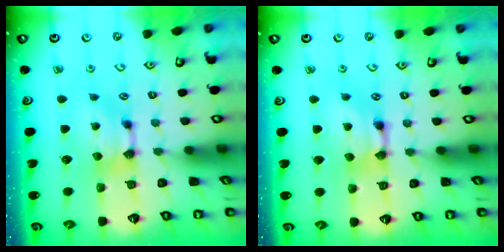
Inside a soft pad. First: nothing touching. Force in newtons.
{"total": 2.2, "press": 2.2, "slide": 0.1}